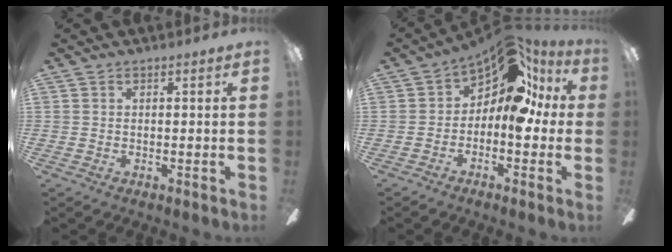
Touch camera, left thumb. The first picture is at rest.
{"total": 12.9, "force": [5.0, 7.8, 9.1], "torque": [-0.118, -0.026, 0.090]}